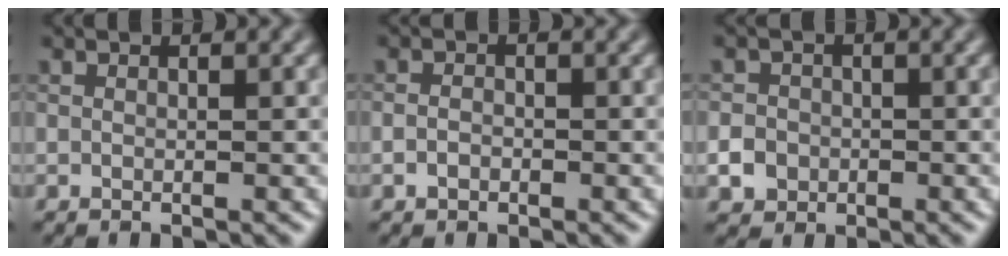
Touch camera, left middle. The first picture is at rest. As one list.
[{"total": 1.1, "force": [-0.5, 0.8, 0.5], "torque": [-0.010, 0.000, -0.013]}, {"total": 2.6, "force": [-0.8, 2.3, 0.7], "torque": [0.001, -0.001, -0.019]}]